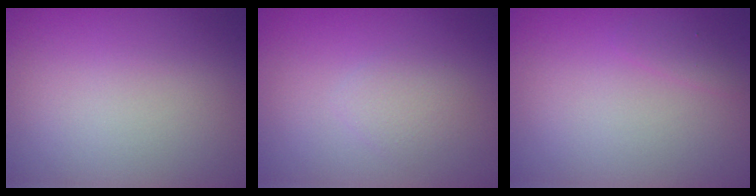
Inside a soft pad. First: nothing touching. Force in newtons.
{"total": 1.4, "press": 1.4, "slide": 0.0}
{"total": 0.7, "press": 0.7, "slide": 0.1}